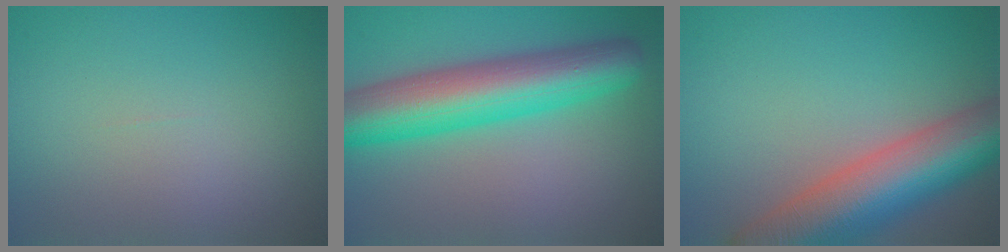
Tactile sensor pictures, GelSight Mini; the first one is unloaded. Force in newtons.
{"total": 9.9, "press": 9.9, "slide": 0.2}
{"total": 11.2, "press": 11.2, "slide": 0.6}